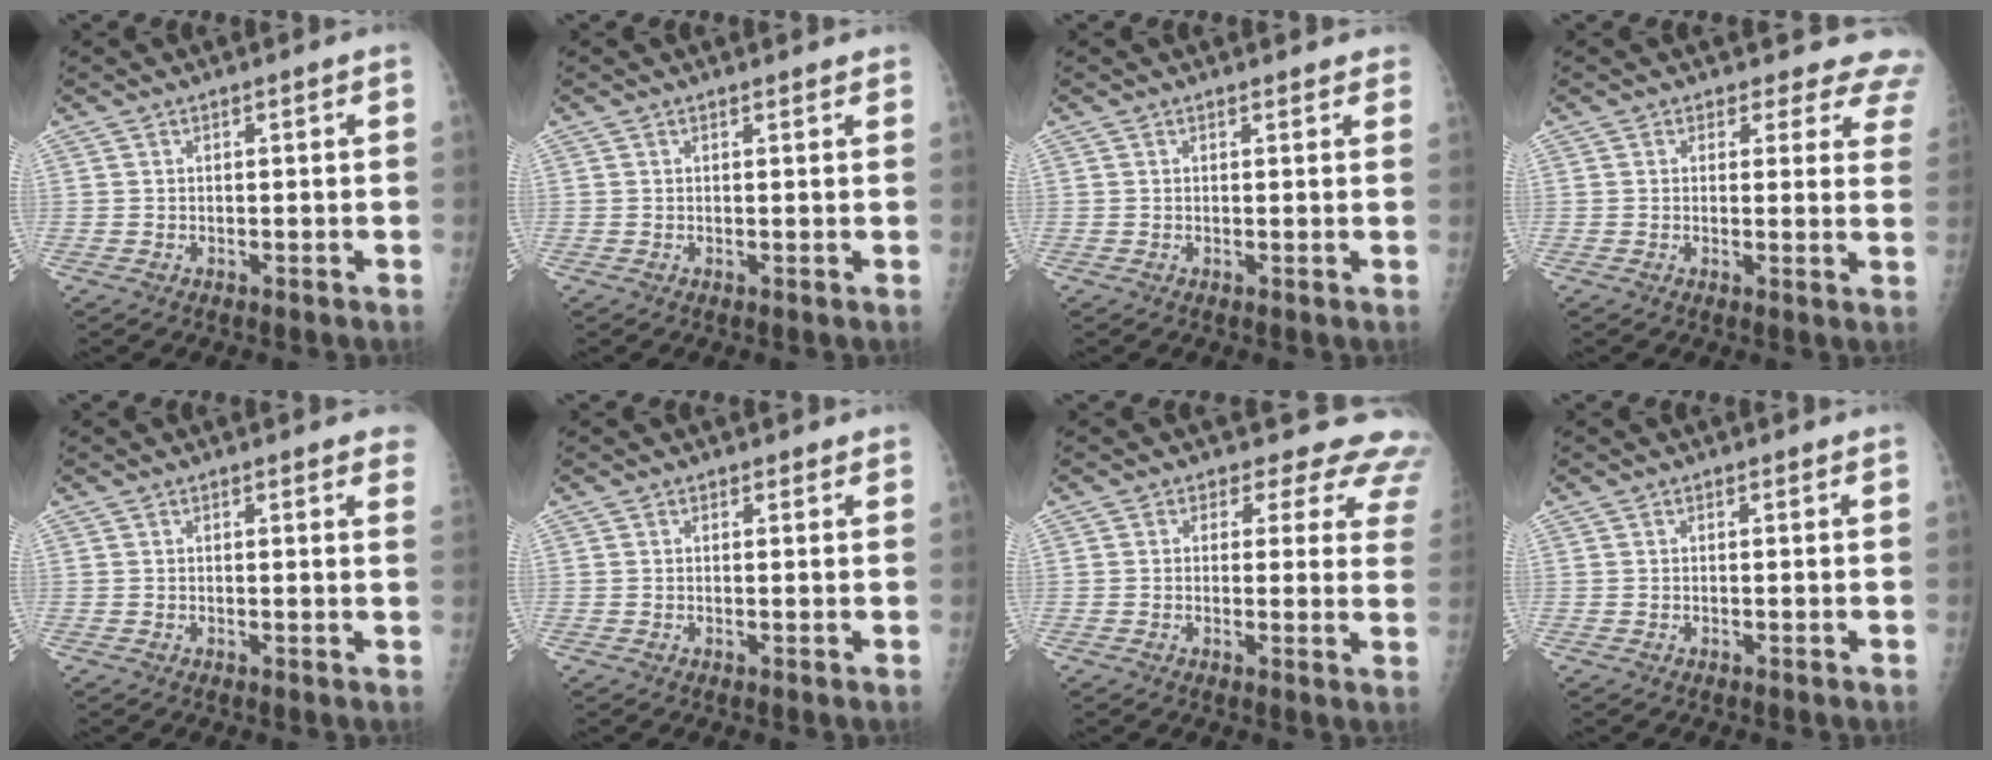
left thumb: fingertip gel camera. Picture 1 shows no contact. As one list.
[{"total": 1.0, "force": [1.0, 0.3, 0.3], "torque": [-0.002, -0.002, 0.012]}, {"total": 2.2, "force": [2.0, 0.9, 0.4], "torque": [0.011, -0.006, 0.012]}, {"total": 9.9, "force": [8.8, 4.6, 0.9], "torque": [0.047, -0.042, 0.061]}, {"total": 3.8, "force": [3.4, 0.9, 1.5], "torque": [0.001, -0.010, 0.023]}, {"total": 1.0, "force": [0.8, 0.6, 0.1], "torque": [0.009, -0.006, 0.007]}, {"total": 11.9, "force": [10.0, 5.8, 2.5], "torque": [0.025, -0.052, 0.080]}, {"total": 0.0}]